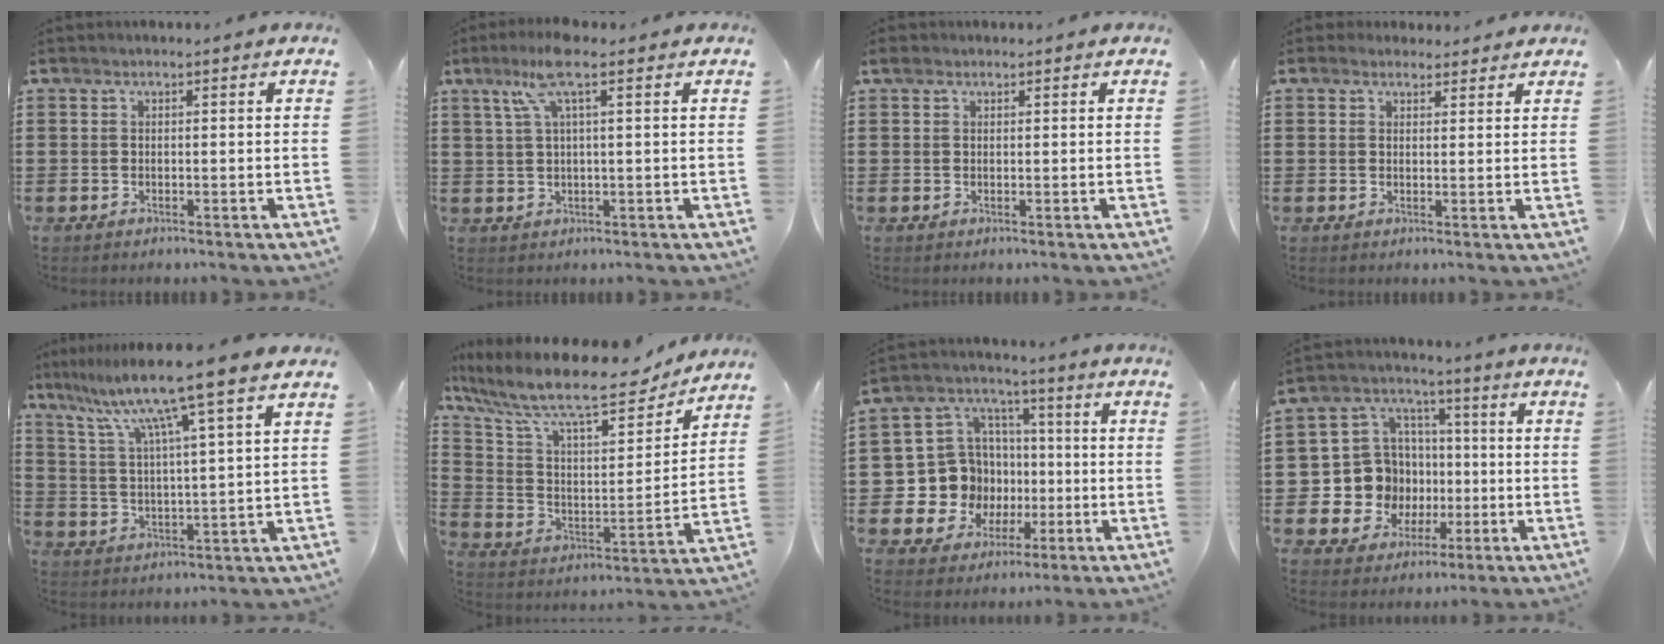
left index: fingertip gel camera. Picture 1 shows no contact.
{"total": 6.0, "force": [2.8, 0.6, 5.3], "torque": [-0.124, -0.002, 0.044]}
{"total": 1.2, "force": [0.7, 0.8, 0.5], "torque": [-0.013, 0.006, 0.013]}
{"total": 2.3, "force": [2.0, 1.1, 0.2], "torque": [-0.002, 0.002, 0.037]}
{"total": 11.2, "force": [8.3, -0.5, 7.5], "torque": [-0.172, -0.038, 0.134]}
{"total": 13.6, "force": [10.9, 2.7, 7.5], "torque": [-0.181, -0.067, 0.186]}
{"total": 11.1, "force": [-1.0, 10.8, 2.5], "torque": [-0.104, -0.004, -0.008]}
{"total": 10.5, "force": [-0.8, 10.1, 2.6], "torque": [-0.099, 0.001, -0.002]}